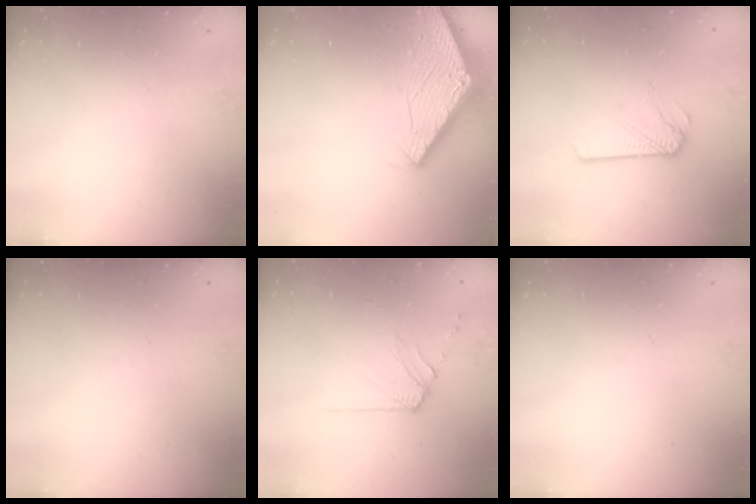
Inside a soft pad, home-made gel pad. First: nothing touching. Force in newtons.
{"total": 2.8, "press": 2.8, "slide": 0.2}
{"total": 2.5, "press": 2.5, "slide": 0.1}
{"total": 0.0}
{"total": 6.8, "press": 6.7, "slide": 0.8}
{"total": 0.0}